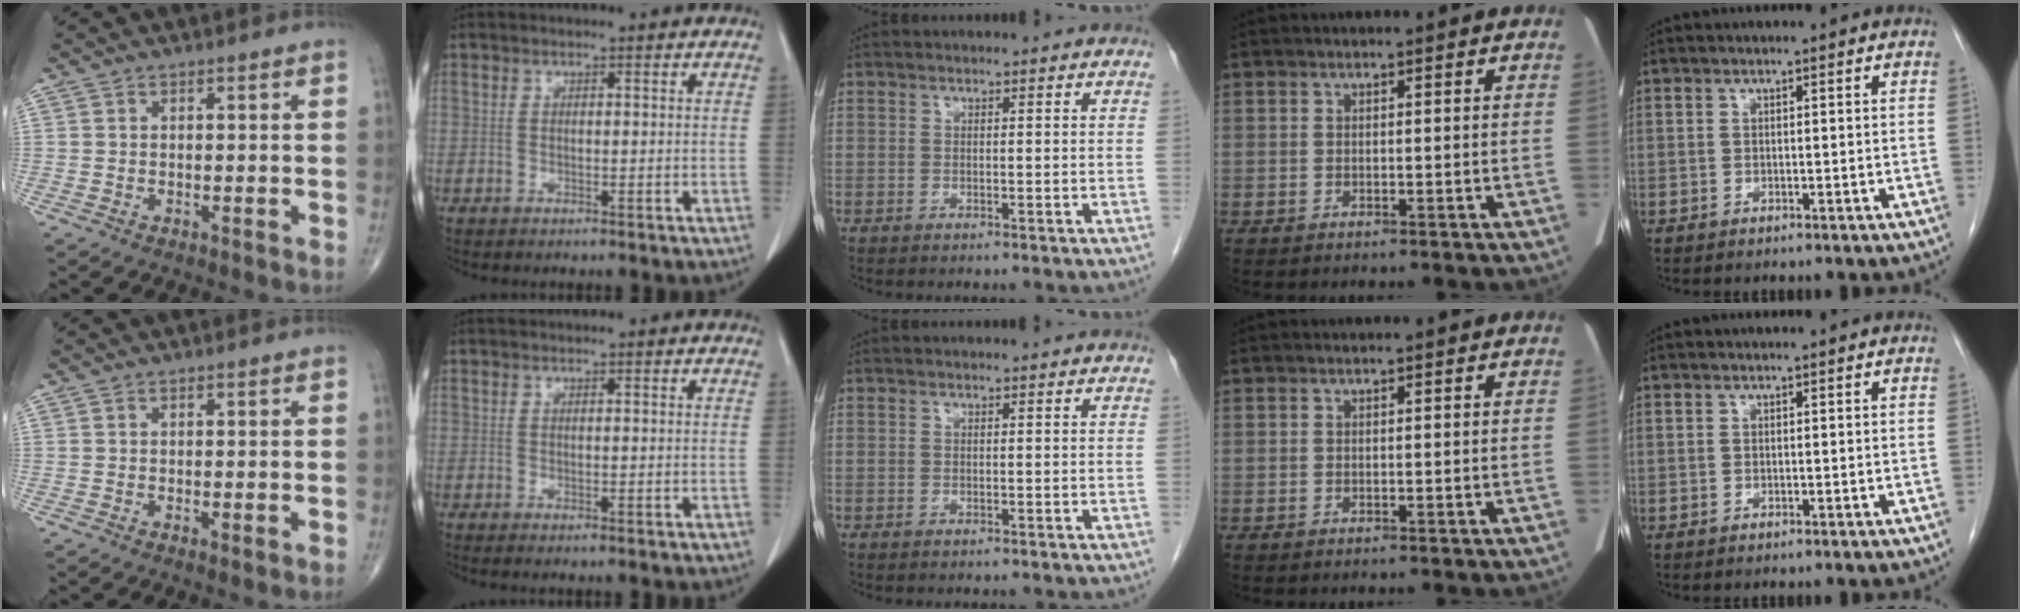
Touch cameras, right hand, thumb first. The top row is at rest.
{"thumb": {"total": 0.9, "force": [0.1, 0.2, 0.8], "torque": [-0.018, -0.006, 0.000]}, "index": {"total": 0.5, "force": [-0.3, 0.0, 0.5], "torque": [-0.012, 0.000, -0.005]}}